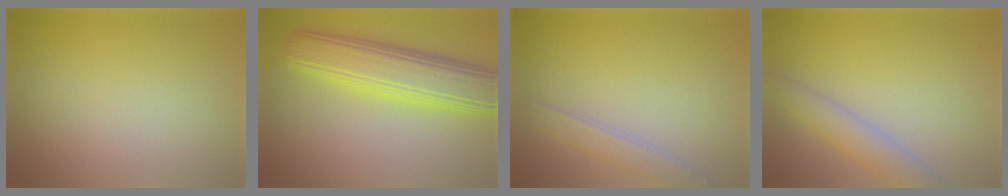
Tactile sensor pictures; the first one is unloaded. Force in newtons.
{"total": 8.0, "press": 8.0, "slide": 0.2}
{"total": 2.1, "press": 2.1, "slide": 0.1}
{"total": 3.2, "press": 3.2, "slide": 0.1}